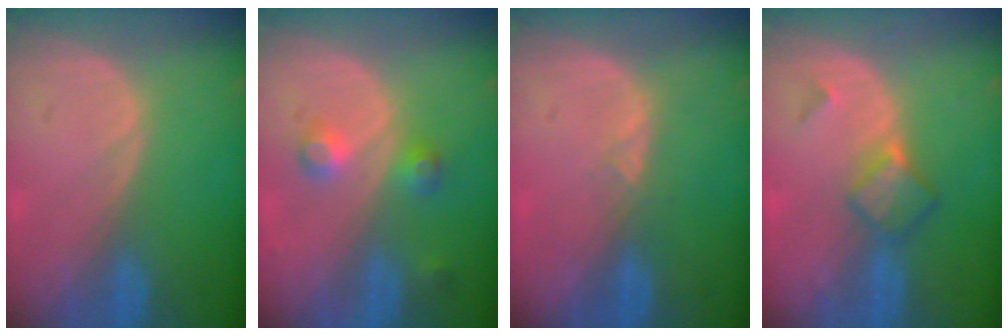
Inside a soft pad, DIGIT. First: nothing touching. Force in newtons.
{"total": 3.8, "press": 3.8, "slide": 0.1}
{"total": 1.4, "press": 1.2, "slide": 0.8}
{"total": 4.9, "press": 4.3, "slide": 2.3}